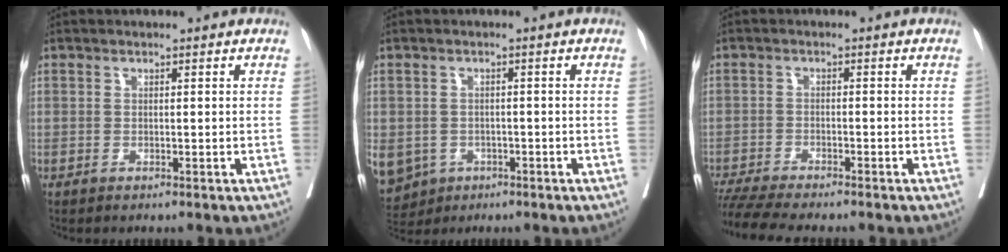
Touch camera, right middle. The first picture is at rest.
{"total": 16.3, "force": [-6.3, 13.7, 6.2], "torque": [-0.197, -0.005, -0.079]}
{"total": 8.9, "force": [-8.0, 0.3, 4.0], "torque": [-0.060, -0.016, -0.128]}